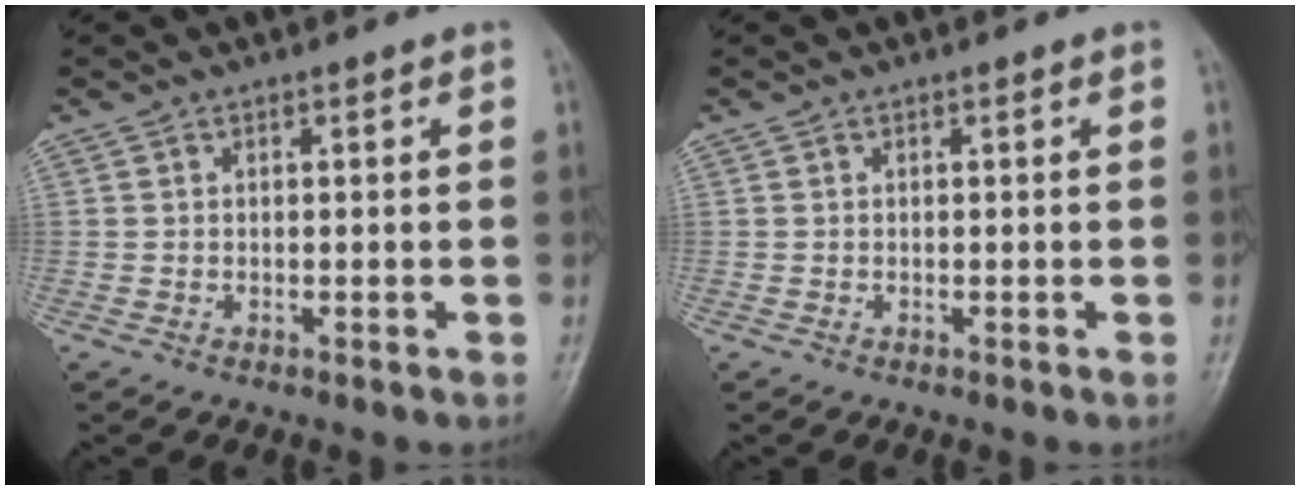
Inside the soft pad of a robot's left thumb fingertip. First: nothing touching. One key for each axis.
{"total": 0.0}